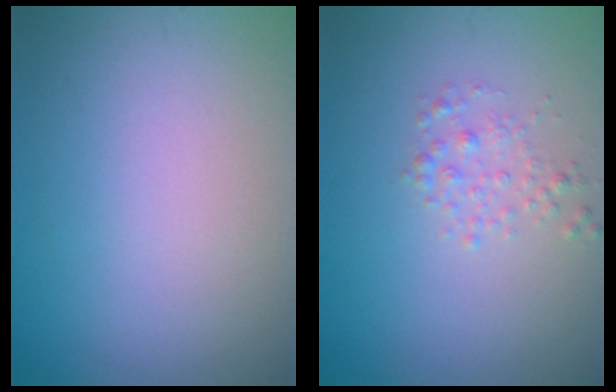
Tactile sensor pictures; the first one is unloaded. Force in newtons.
{"total": 1.4, "press": 1.4, "slide": 0.0}